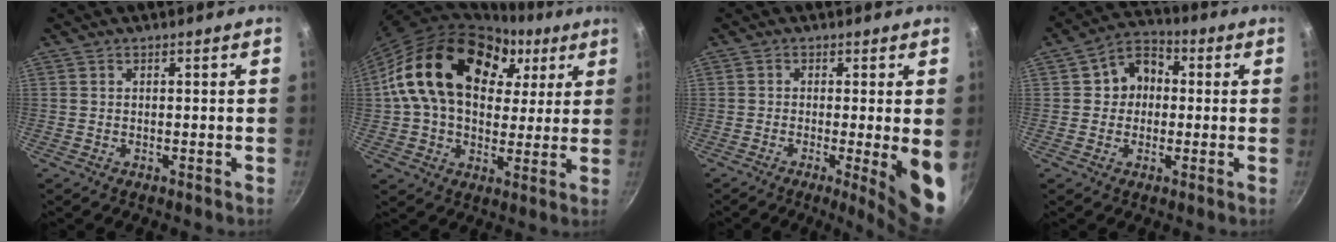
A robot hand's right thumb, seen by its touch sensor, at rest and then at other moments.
{"total": 25.1, "force": [7.7, 17.1, 16.6], "torque": [-0.268, 0.017, 0.119]}
{"total": 9.1, "force": [-1.6, 1.2, 8.8], "torque": [-0.113, -0.011, -0.020]}
{"total": 8.0, "force": [0.6, 6.9, 4.0], "torque": [-0.023, 0.017, -0.005]}